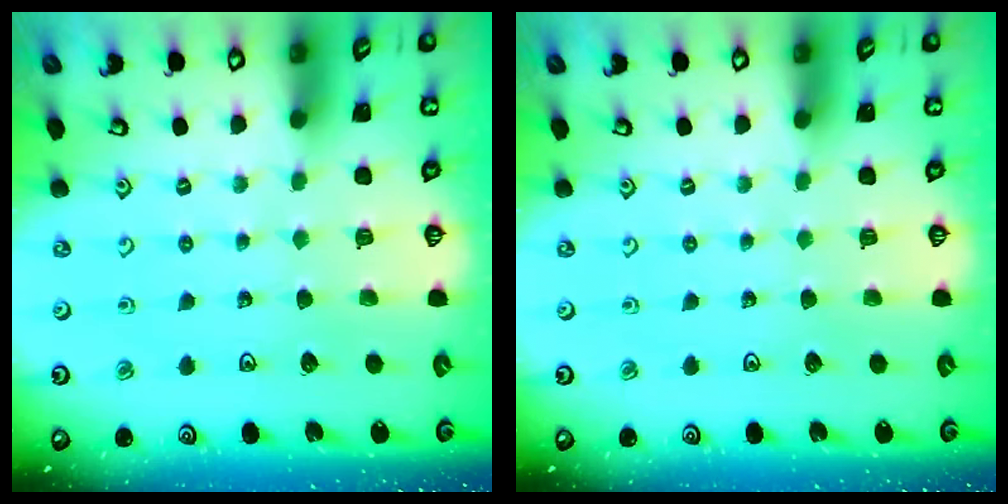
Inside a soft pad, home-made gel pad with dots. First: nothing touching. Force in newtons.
{"total": 0.0}